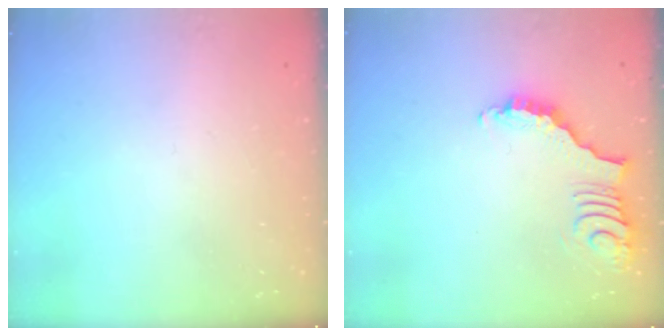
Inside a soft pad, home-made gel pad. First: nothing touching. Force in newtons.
{"total": 3.6, "press": 3.6, "slide": 0.7}